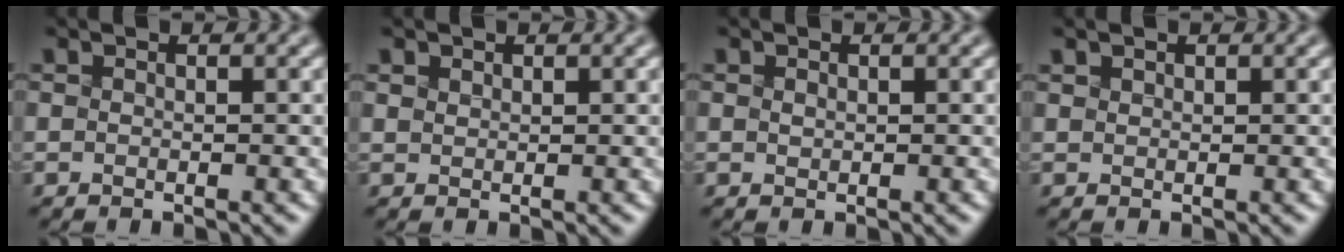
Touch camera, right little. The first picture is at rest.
{"total": 1.6, "force": [1.1, 1.0, 0.6], "torque": [-0.029, 0.005, 0.031]}
{"total": 0.8, "force": [0.5, 0.5, 0.4], "torque": [-0.017, 0.006, 0.016]}
{"total": 1.7, "force": [1.1, 1.0, 0.8], "torque": [-0.034, 0.011, 0.026]}